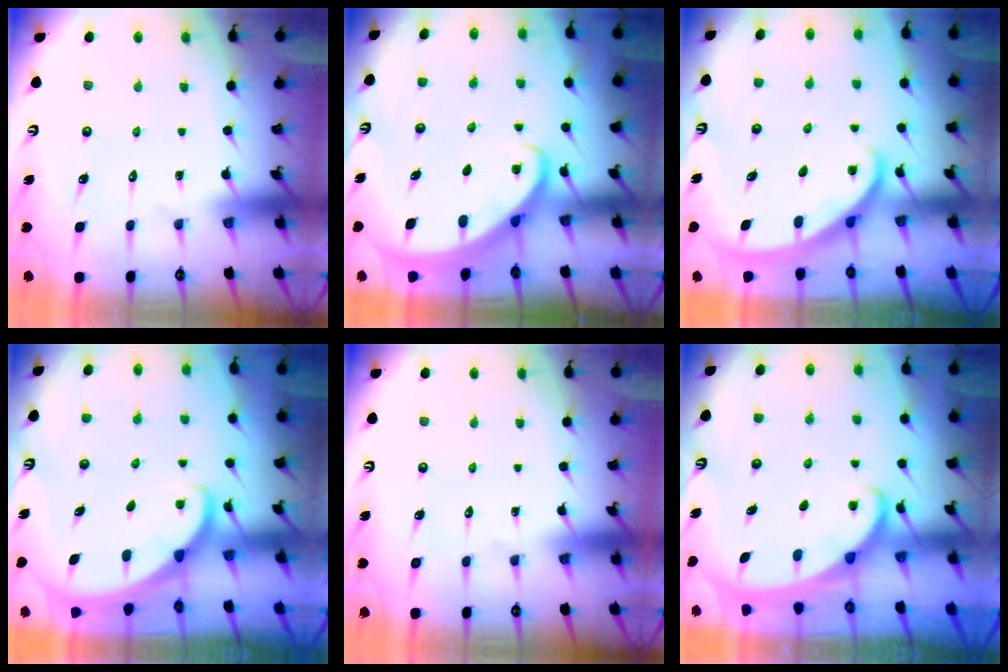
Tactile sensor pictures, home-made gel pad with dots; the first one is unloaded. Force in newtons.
{"total": 2.6, "press": 2.6, "slide": 0.3}
{"total": 2.5, "press": 2.5, "slide": 0.2}
{"total": 1.6, "press": 1.6, "slide": 0.0}
{"total": 0.0}
{"total": 2.1, "press": 2.1, "slide": 0.3}